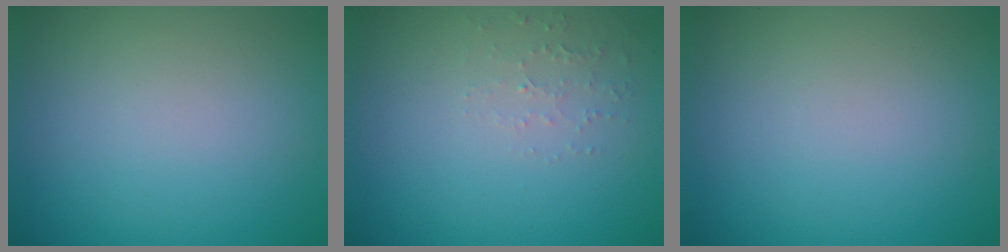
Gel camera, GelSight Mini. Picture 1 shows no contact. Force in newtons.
{"total": 1.3, "press": 1.3, "slide": 0.4}
{"total": 0.0}